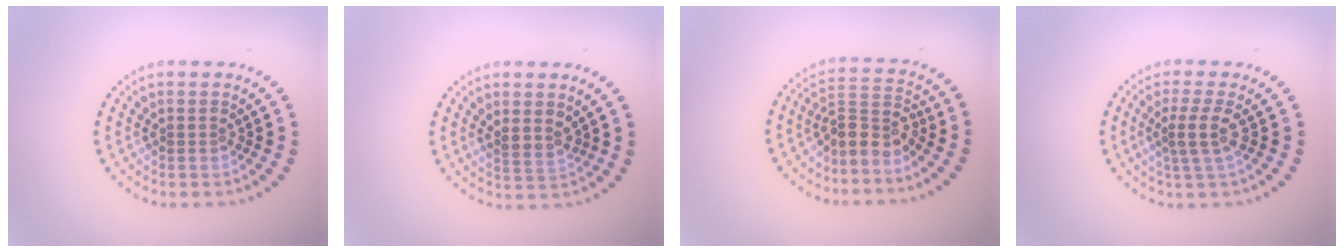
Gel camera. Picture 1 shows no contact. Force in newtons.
{"total": 1.8, "press": 1.6, "slide": 0.9}
{"total": 3.0, "press": 2.2, "slide": 2.0}
{"total": 2.5, "press": 1.8, "slide": 1.8}